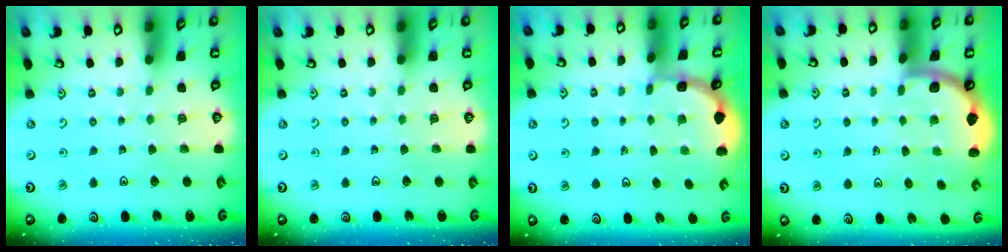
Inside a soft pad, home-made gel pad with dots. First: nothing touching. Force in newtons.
{"total": 0.0}
{"total": 1.7, "press": 1.7, "slide": 0.2}
{"total": 1.3, "press": 1.3, "slide": 0.1}